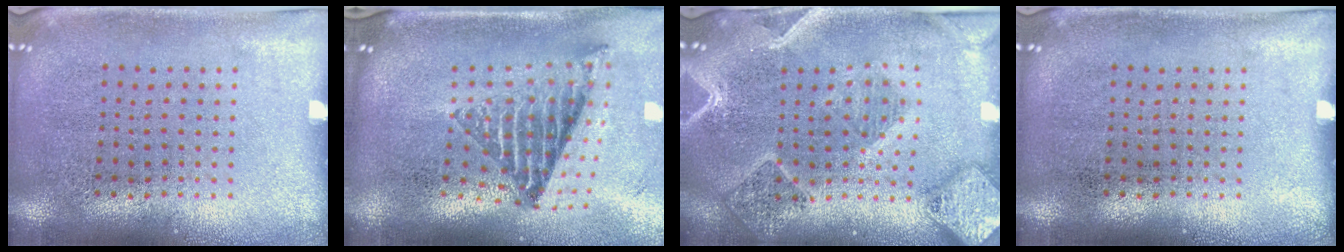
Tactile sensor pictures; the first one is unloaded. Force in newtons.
{"total": 1.8, "press": 1.4, "slide": 1.2}
{"total": 2.9, "press": 2.5, "slide": 1.4}
{"total": 0.0}